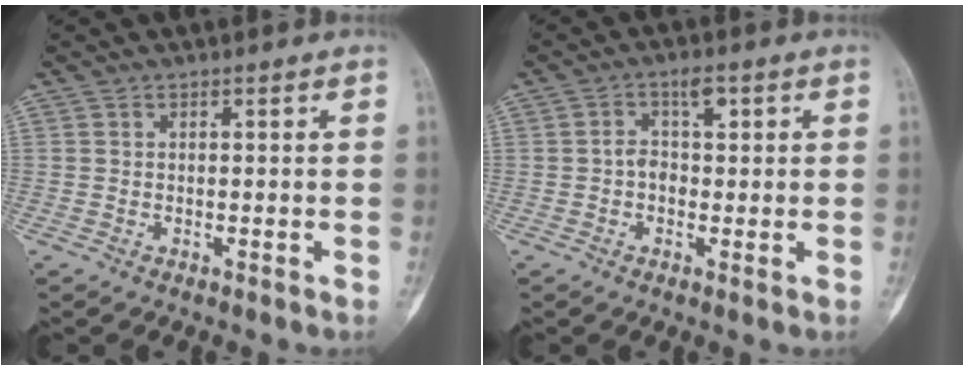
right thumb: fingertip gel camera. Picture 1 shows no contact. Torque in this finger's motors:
{"motor_torque": [0.66, 0.32, 0.66, 0.01, 0.03]}